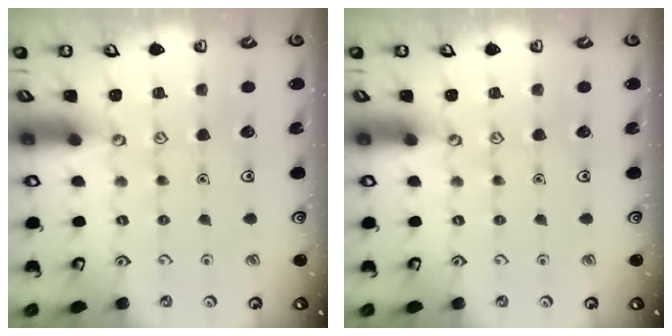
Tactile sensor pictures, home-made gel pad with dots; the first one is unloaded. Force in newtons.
{"total": 0.0}